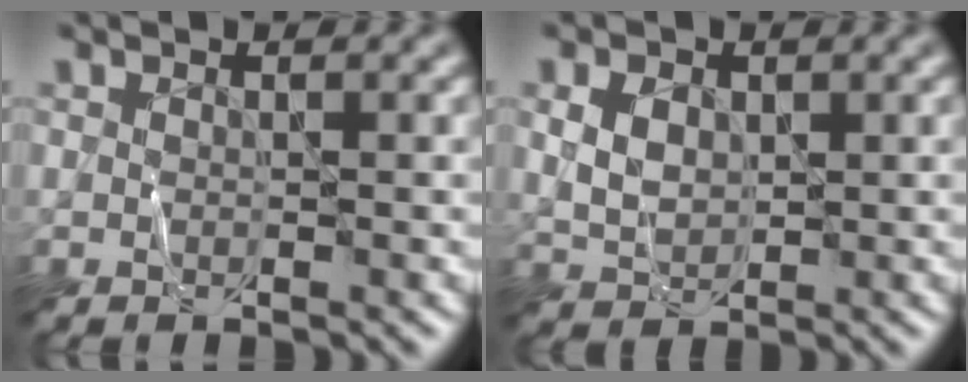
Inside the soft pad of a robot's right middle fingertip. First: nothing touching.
{"total": 2.9, "force": [0.7, 2.2, 1.9], "torque": [-0.042, 0.000, 0.015]}